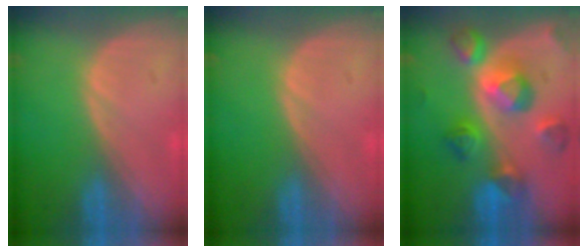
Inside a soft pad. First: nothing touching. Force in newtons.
{"total": 0.0}
{"total": 10.4, "press": 9.3, "slide": 4.6}